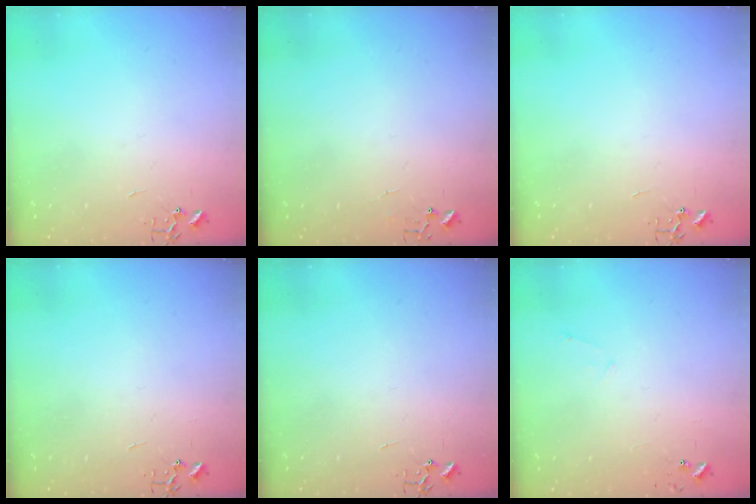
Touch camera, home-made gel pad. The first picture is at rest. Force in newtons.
{"total": 5.0, "press": 5.0, "slide": 0.4}
{"total": 0.0}
{"total": 0.0}
{"total": 0.0}
{"total": 4.8, "press": 4.8, "slide": 0.5}